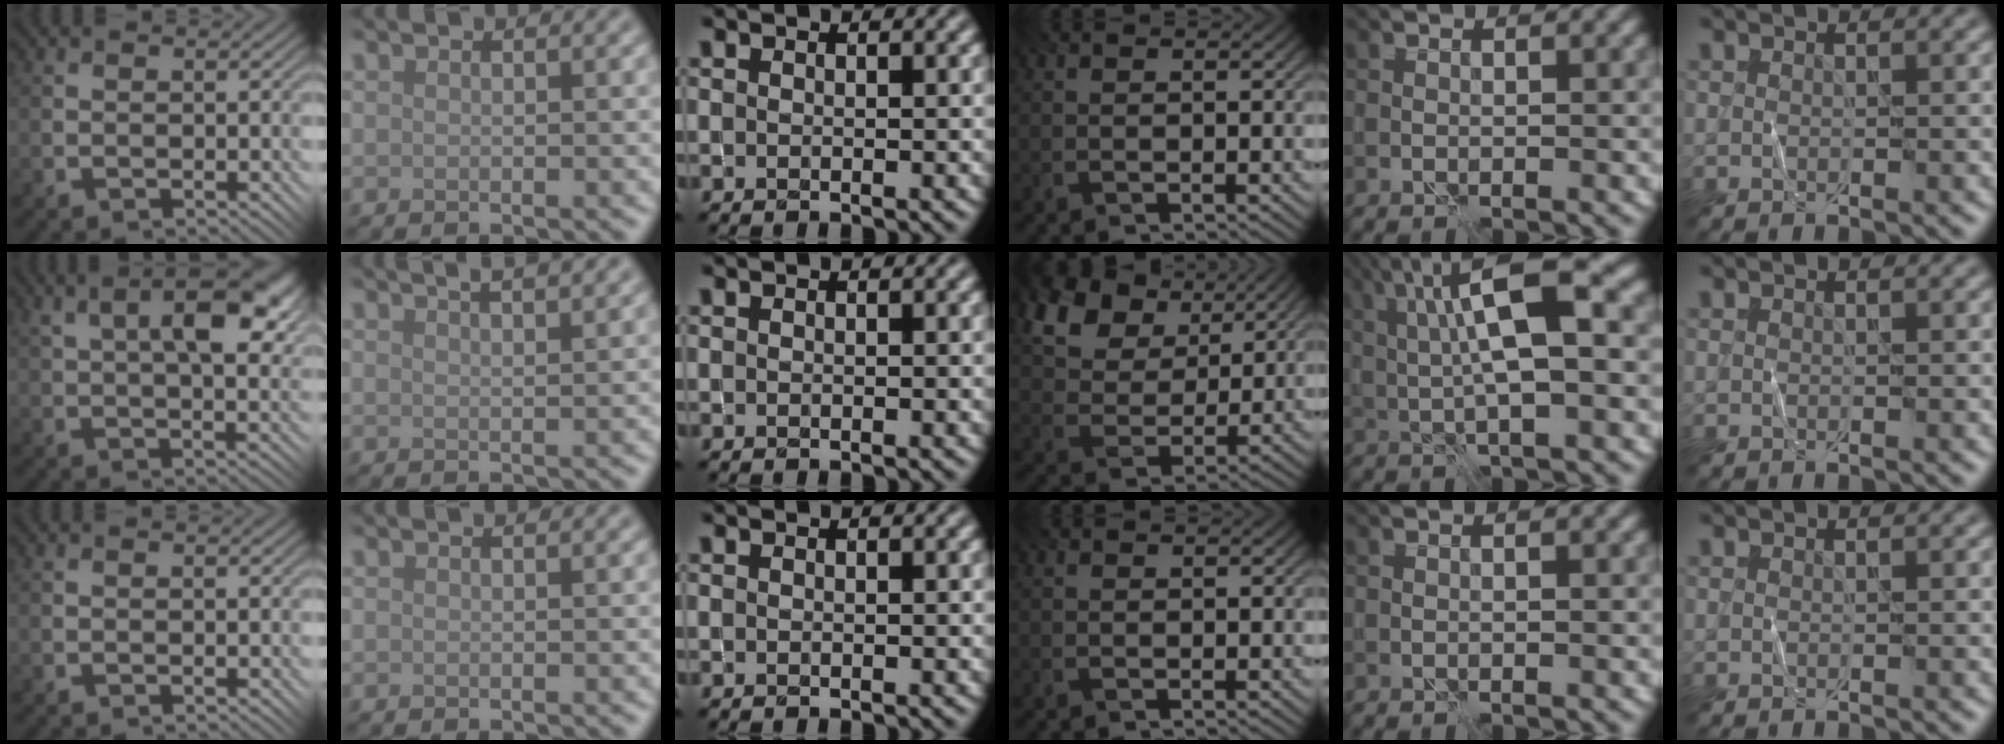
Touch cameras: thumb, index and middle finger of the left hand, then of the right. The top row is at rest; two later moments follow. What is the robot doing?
{"motion": "fold", "object": "shorts"}